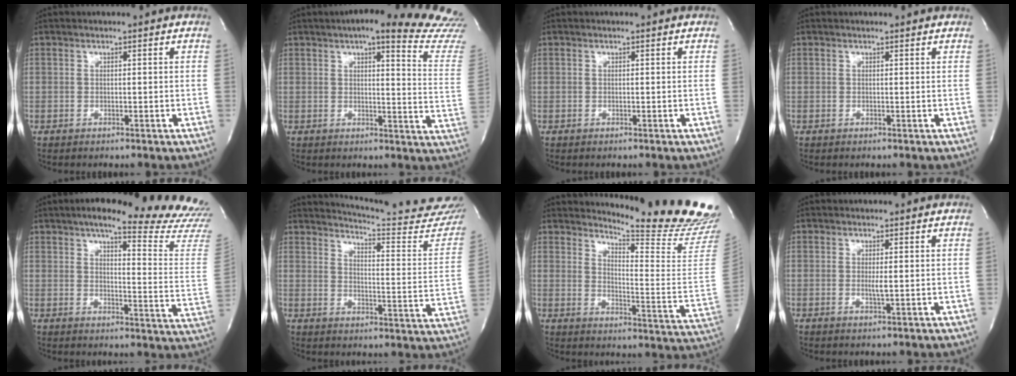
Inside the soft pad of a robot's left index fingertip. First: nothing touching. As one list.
[{"total": 19.6, "force": [17.2, 0.9, 9.2], "torque": [-0.106, -0.079, 0.177]}, {"total": 0.6, "force": [-0.5, 0.0, -0.2], "torque": [0.002, -0.008, -0.015]}, {"total": 1.5, "force": [1.4, 0.6, 0.1], "torque": [-0.010, 0.009, 0.003]}, {"total": 22.2, "force": [20.0, 1.1, 9.6], "torque": [-0.124, -0.104, 0.221]}, {"total": 21.1, "force": [20.2, 0.5, 5.8], "torque": [-0.086, -0.126, 0.231]}, {"total": 18.0, "force": [17.4, -0.9, 4.6], "torque": [-0.077, -0.162, 0.202]}, {"total": 1.2, "force": [-0.6, -0.1, 1.0], "torque": [-0.027, -0.011, -0.009]}]